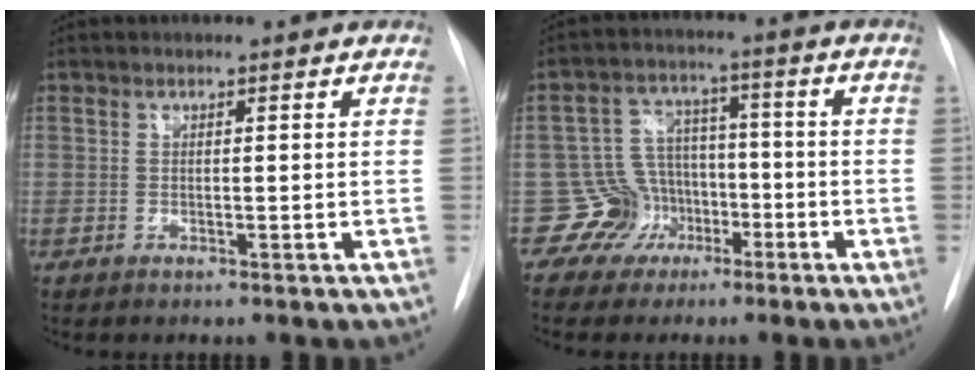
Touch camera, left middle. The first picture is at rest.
{"total": 6.6, "force": [-3.2, 5.8, -0.3], "torque": [0.020, 0.025, -0.051]}